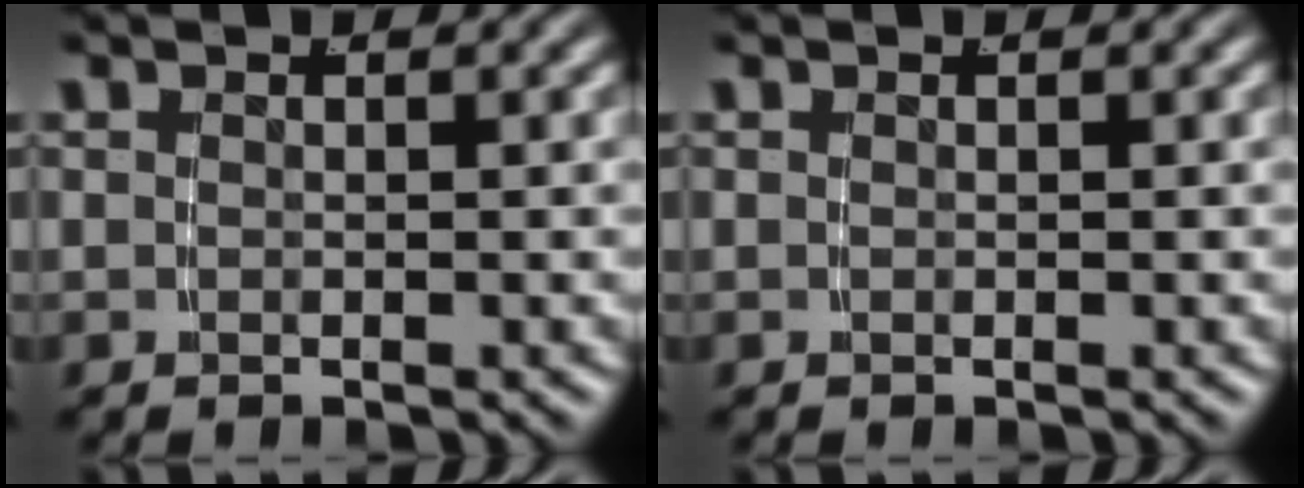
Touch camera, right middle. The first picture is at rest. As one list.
[{"total": 0.0}]